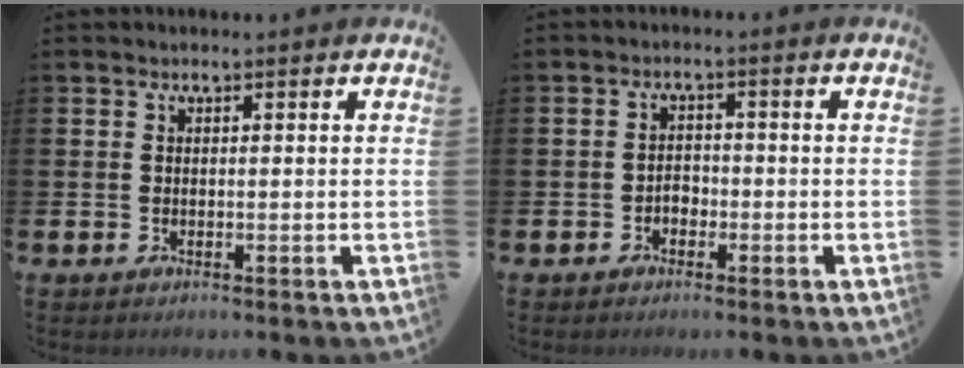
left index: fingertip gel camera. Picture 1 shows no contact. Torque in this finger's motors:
{"motor_torque": [-0.11, 0.08, 0.01, -0.01]}